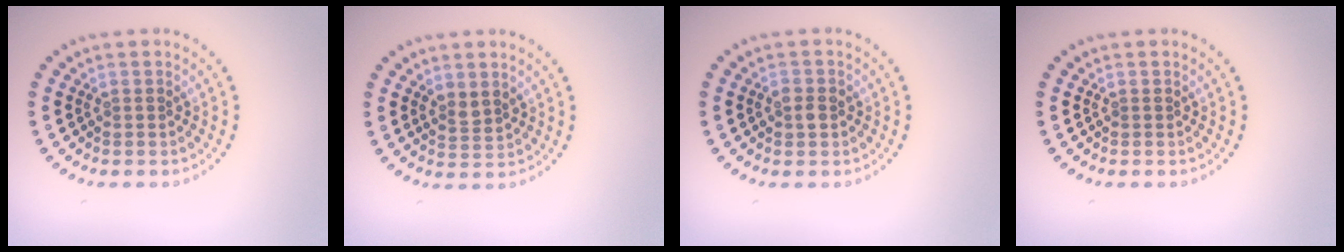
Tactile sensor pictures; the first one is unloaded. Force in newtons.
{"total": 1.5, "press": 1.3, "slide": 0.8}
{"total": 1.4, "press": 1.4, "slide": 0.3}
{"total": 0.0}